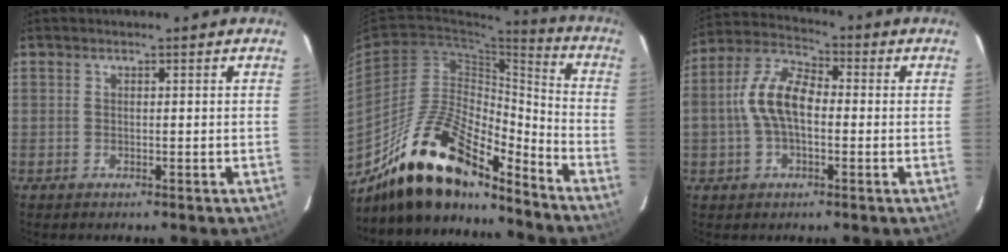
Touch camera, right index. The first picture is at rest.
{"total": 20.2, "force": [-15.8, 6.6, 10.7], "torque": [-0.199, 0.010, -0.280]}
{"total": 10.6, "force": [-0.9, 6.0, 8.7], "torque": [-0.180, 0.022, -0.020]}